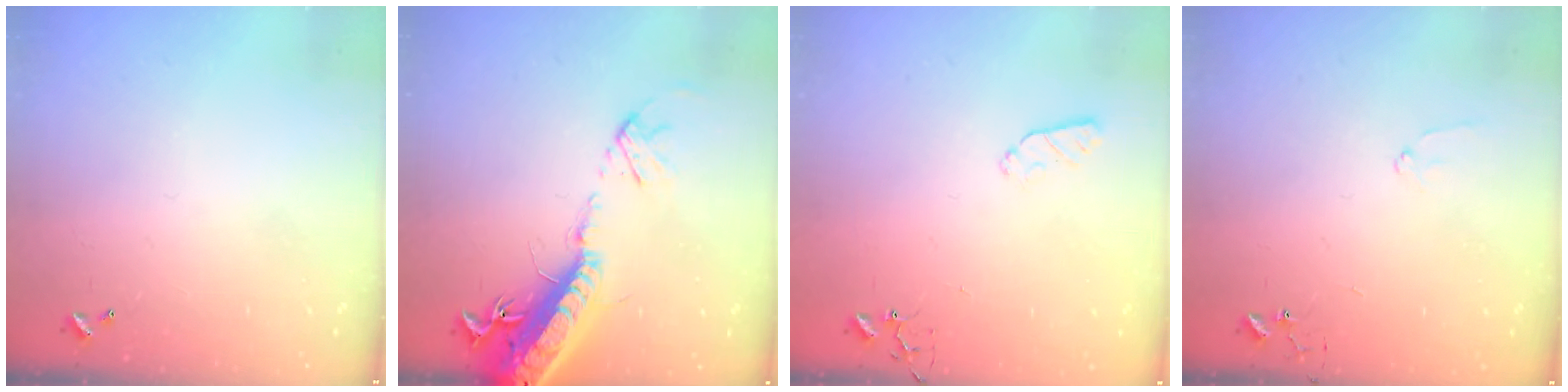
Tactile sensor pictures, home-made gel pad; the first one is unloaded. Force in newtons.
{"total": 20.9, "press": 20.3, "slide": 4.9}
{"total": 5.0, "press": 4.9, "slide": 0.7}
{"total": 6.6, "press": 6.6, "slide": 0.8}